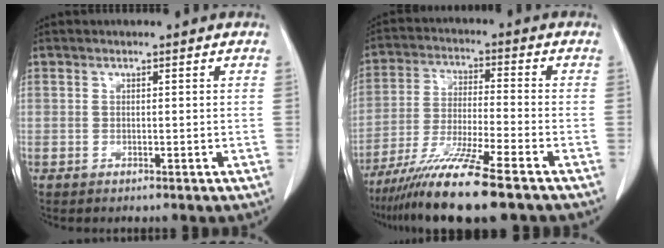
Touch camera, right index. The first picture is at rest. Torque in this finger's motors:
{"motor_torque": [1.31, -0.82, 0.40, 0.21]}